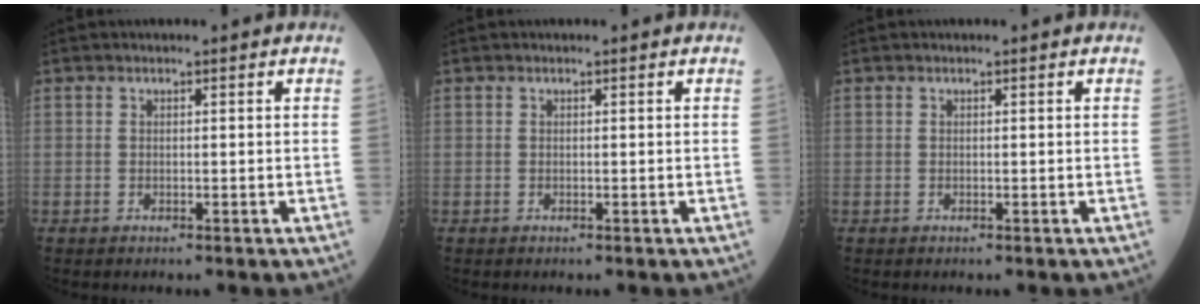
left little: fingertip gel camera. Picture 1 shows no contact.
{"total": 0.0}
{"total": 0.0}